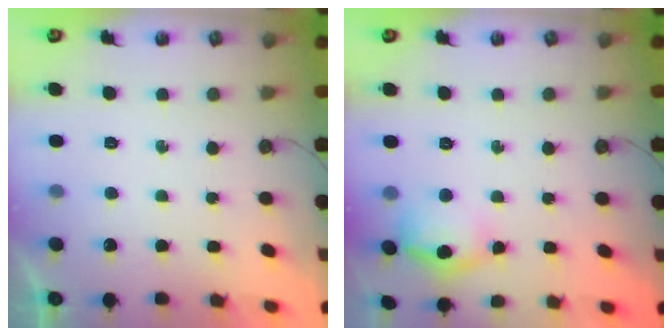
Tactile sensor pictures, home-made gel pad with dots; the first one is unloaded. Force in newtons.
{"total": 16.3, "press": 12.4, "slide": 10.6}